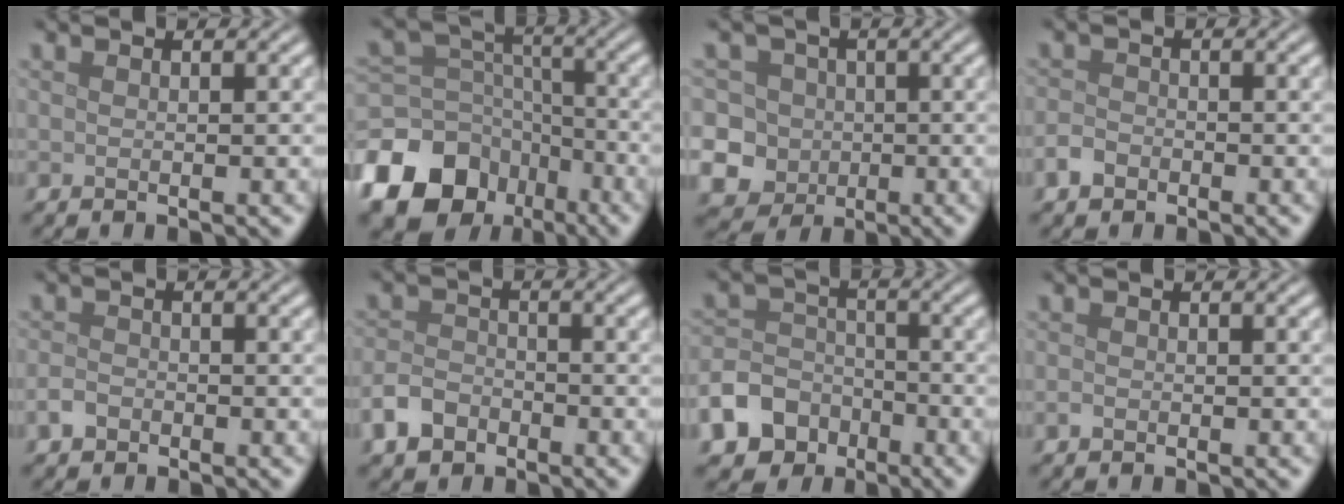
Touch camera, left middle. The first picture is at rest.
{"total": 15.5, "force": [-9.3, 11.1, 5.7], "torque": [-0.151, -0.033, -0.150]}
{"total": 11.3, "force": [-2.1, 10.6, 3.4], "torque": [-0.088, 0.010, -0.065]}
{"total": 1.9, "force": [-1.2, 1.3, 0.7], "torque": [-0.008, 0.002, -0.030]}
{"total": 1.5, "force": [-1.0, 1.0, 0.5], "torque": [-0.007, 0.000, -0.024]}
{"total": 3.4, "force": [-2.2, 2.2, 1.3], "torque": [-0.023, 0.000, -0.049]}
{"total": 9.7, "force": [-5.7, 7.4, 2.3], "torque": [-0.036, -0.028, -0.122]}
{"total": 0.6, "force": [-0.3, 0.4, 0.2], "torque": [-0.004, -0.003, -0.007]}